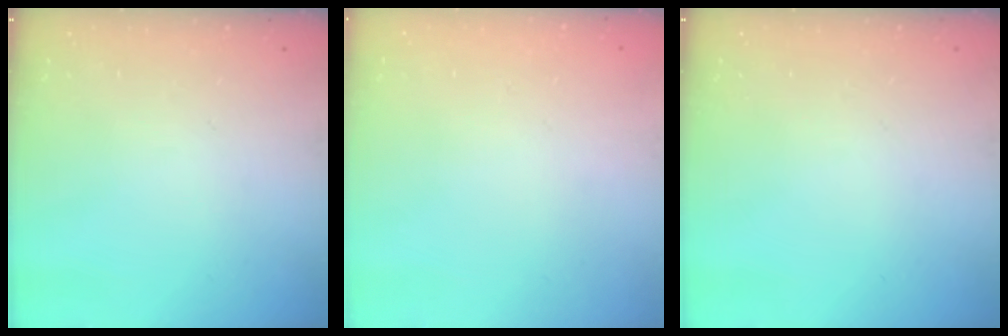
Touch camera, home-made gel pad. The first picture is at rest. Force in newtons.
{"total": 1.7, "press": 1.7, "slide": 0.2}
{"total": 0.0}